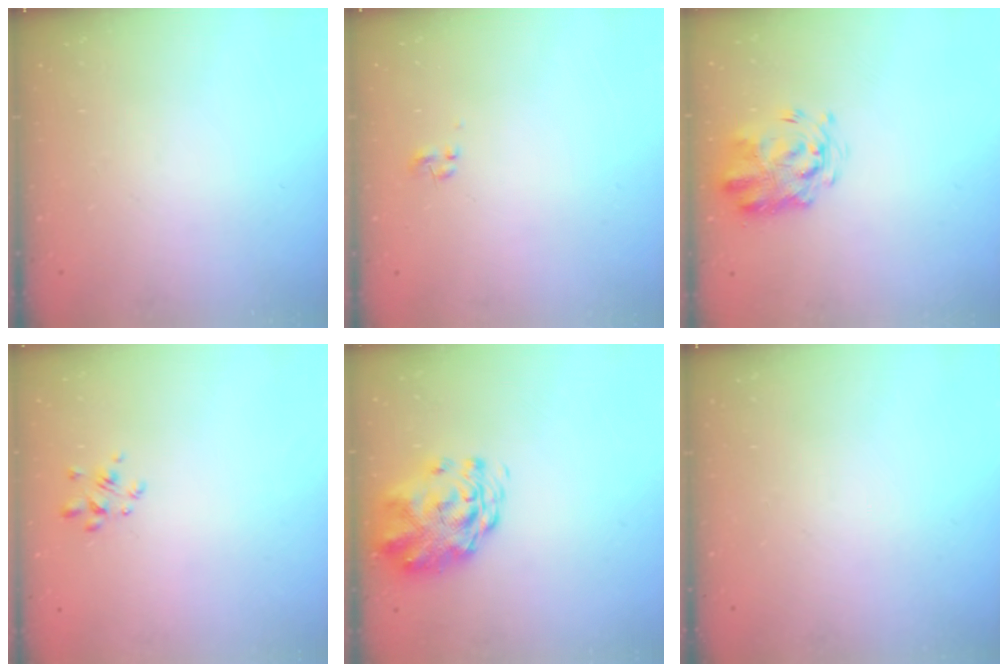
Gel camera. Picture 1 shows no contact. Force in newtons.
{"total": 0.0}
{"total": 4.2, "press": 4.1, "slide": 0.8}
{"total": 2.6, "press": 2.3, "slide": 1.2}
{"total": 3.0, "press": 2.8, "slide": 1.1}
{"total": 0.0}